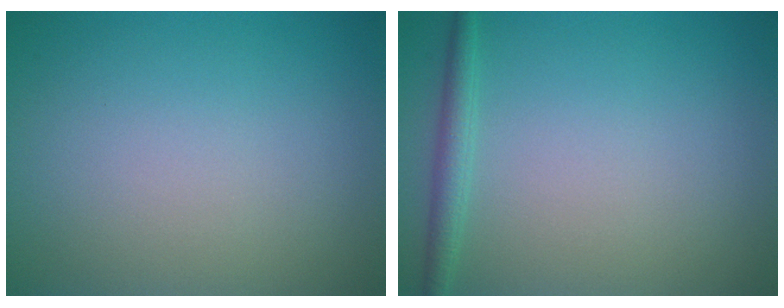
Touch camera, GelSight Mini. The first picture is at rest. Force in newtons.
{"total": 1.8, "press": 1.8, "slide": 0.1}